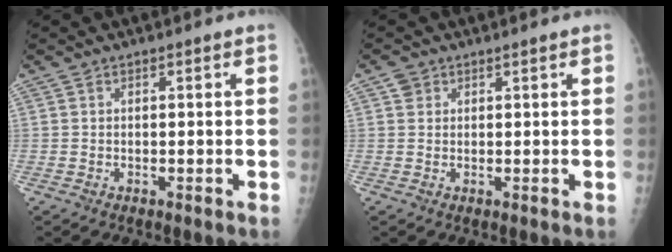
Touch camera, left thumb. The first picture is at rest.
{"total": 1.6, "force": [0.8, 1.4, 0.2], "torque": [0.015, 0.000, 0.006]}